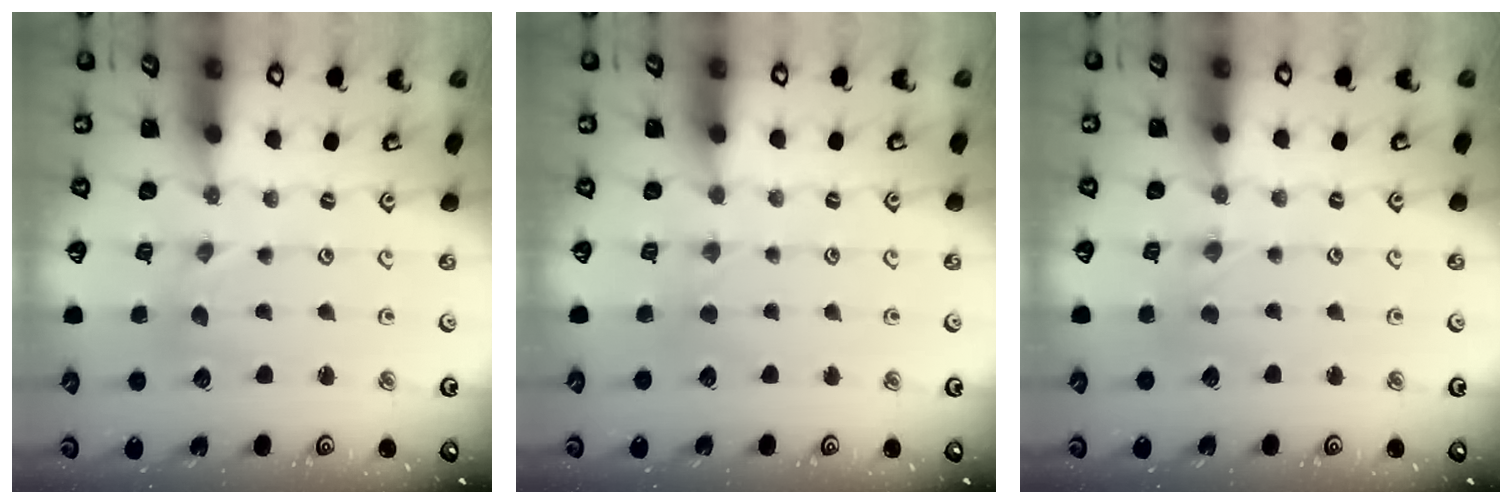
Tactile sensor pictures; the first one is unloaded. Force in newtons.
{"total": 2.4, "press": 2.4, "slide": 0.4}
{"total": 0.0}